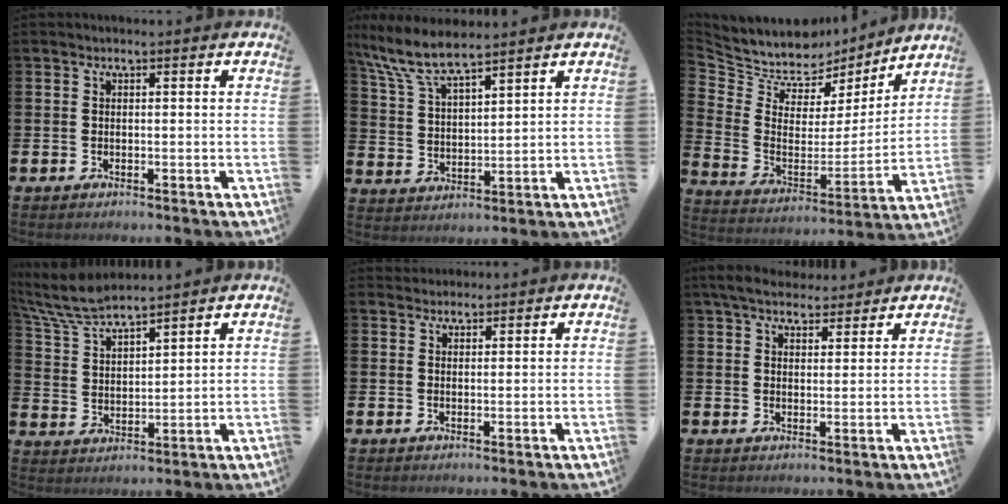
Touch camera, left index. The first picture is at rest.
{"total": 7.9, "force": [7.1, 1.0, 3.3], "torque": [-0.093, -0.026, 0.128]}
{"total": 8.7, "force": [8.0, 3.4, 0.7], "torque": [-0.070, -0.059, 0.141]}
{"total": 7.5, "force": [7.1, 0.9, 2.4], "torque": [-0.074, -0.028, 0.130]}
{"total": 2.0, "force": [1.8, 0.6, -0.3], "torque": [0.012, -0.005, 0.033]}
{"total": 5.3, "force": [4.8, 1.8, 1.3], "torque": [-0.038, -0.014, 0.088]}